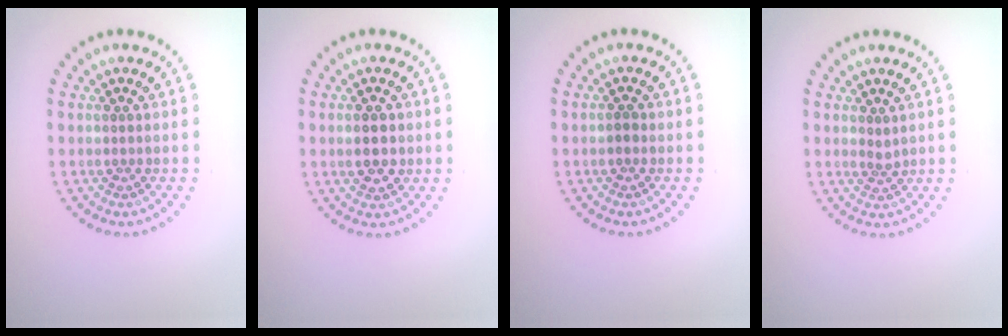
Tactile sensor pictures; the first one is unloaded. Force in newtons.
{"total": 2.2, "press": 2.2, "slide": 0.1}
{"total": 0.9, "press": 0.9, "slide": 0.1}
{"total": 0.9, "press": 0.6, "slide": 0.7}